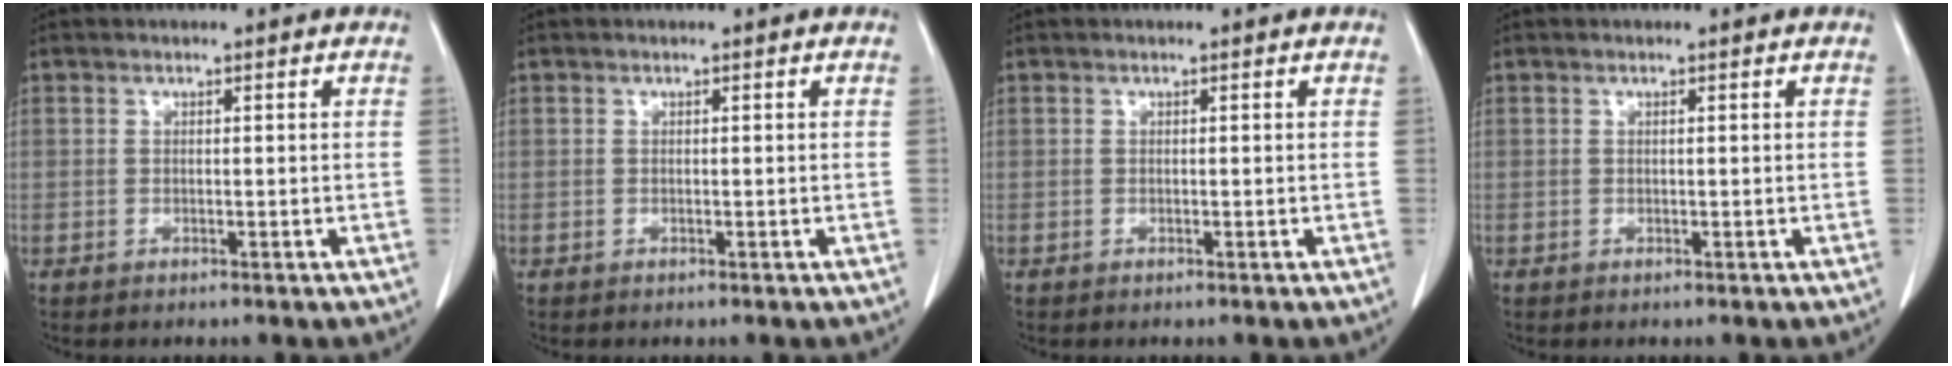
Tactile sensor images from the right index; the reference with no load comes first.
{"total": 0.0}
{"total": 0.0}
{"total": 0.0}